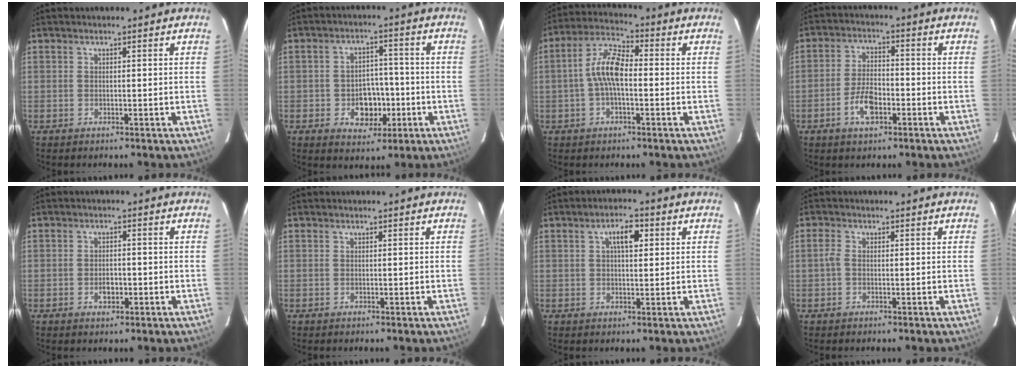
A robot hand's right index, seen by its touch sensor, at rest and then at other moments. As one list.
[{"total": 7.6, "force": [-2.5, 5.8, 4.2], "torque": [-0.081, 0.012, -0.024]}, {"total": 7.9, "force": [-1.0, 3.1, 7.1], "torque": [-0.150, 0.022, -0.023]}, {"total": 6.7, "force": [-3.2, 3.4, 4.9], "torque": [-0.102, 0.005, -0.054]}, {"total": 2.7, "force": [-1.1, 1.8, 1.8], "torque": [-0.031, 0.002, -0.017]}, {"total": 0.0}, {"total": 4.5, "force": [1.5, 1.9, 3.8], "torque": [-0.063, 0.013, 0.025]}, {"total": 1.5, "force": [-0.2, 0.9, 1.1], "torque": [-0.027, 0.004, -0.008]}]